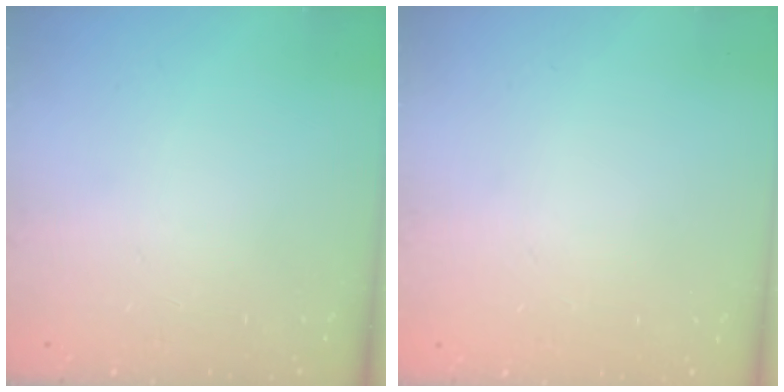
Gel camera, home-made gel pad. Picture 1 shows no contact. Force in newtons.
{"total": 0.0}